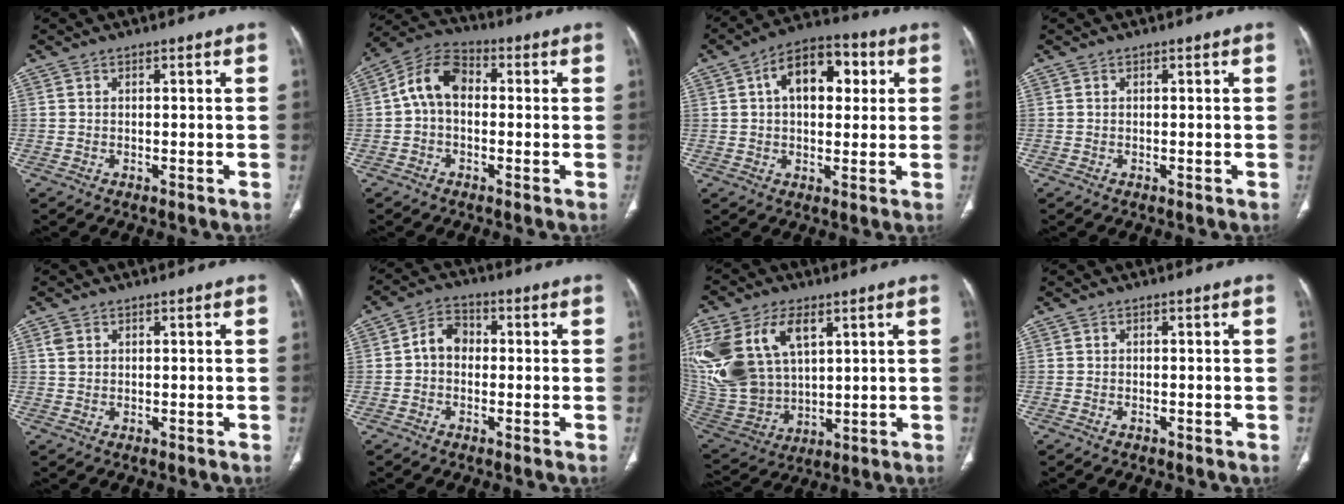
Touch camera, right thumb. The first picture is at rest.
{"total": 8.9, "force": [0.3, 6.0, 6.5], "torque": [-0.108, 0.028, -0.009]}
{"total": 12.8, "force": [3.3, 7.6, 9.7], "torque": [-0.124, 0.019, 0.046]}
{"total": 0.0}
{"total": 1.7, "force": [0.6, 1.2, 0.9], "torque": [-0.022, 0.003, 0.018]}
{"total": 5.3, "force": [-0.2, 4.2, 3.3], "torque": [-0.040, 0.019, -0.014]}
{"total": 23.9, "force": [8.8, 15.1, 16.3], "torque": [-0.367, -0.004, 0.185]}
{"total": 0.0}